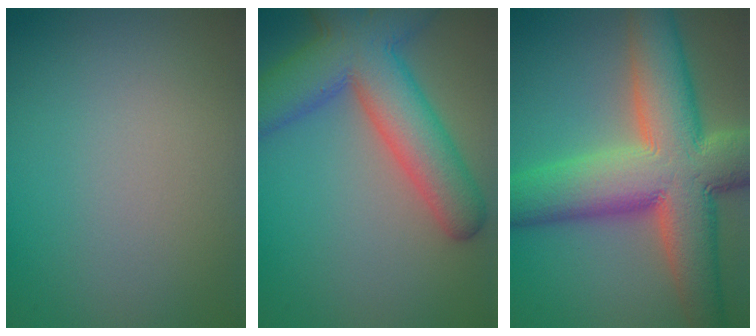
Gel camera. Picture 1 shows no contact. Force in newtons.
{"total": 9.3, "press": 9.3, "slide": 0.5}
{"total": 13.7, "press": 13.7, "slide": 0.9}